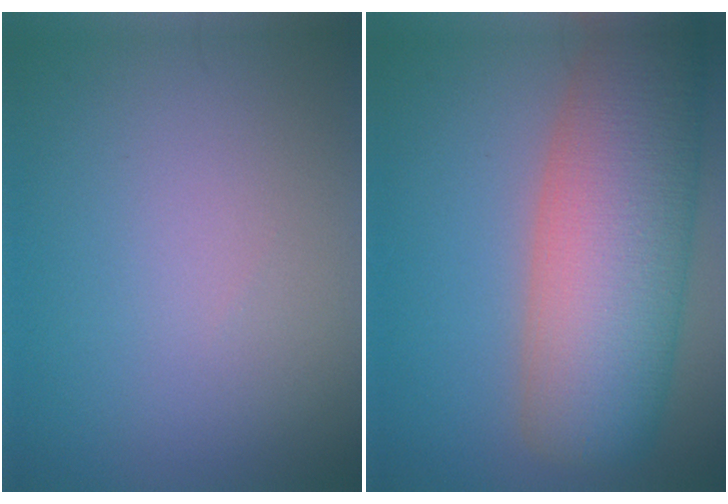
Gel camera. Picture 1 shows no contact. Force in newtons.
{"total": 12.1, "press": 12.1, "slide": 0.7}